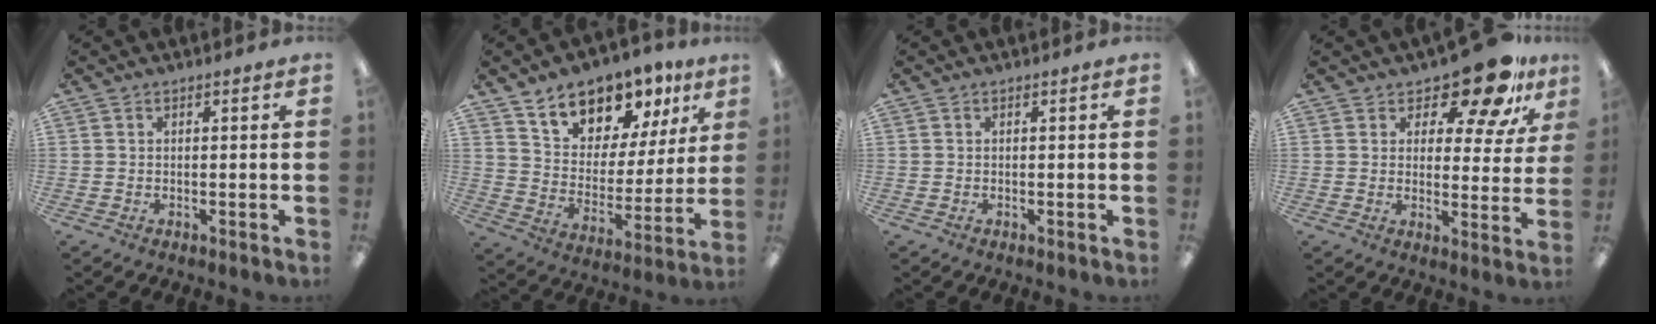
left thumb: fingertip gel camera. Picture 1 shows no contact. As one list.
[{"total": 13.2, "force": [10.8, 6.9, 3.0], "torque": [-0.053, -0.085, 0.197]}, {"total": 0.0}, {"total": 13.6, "force": [10.4, 5.4, 6.9], "torque": [-0.099, -0.065, 0.181]}]